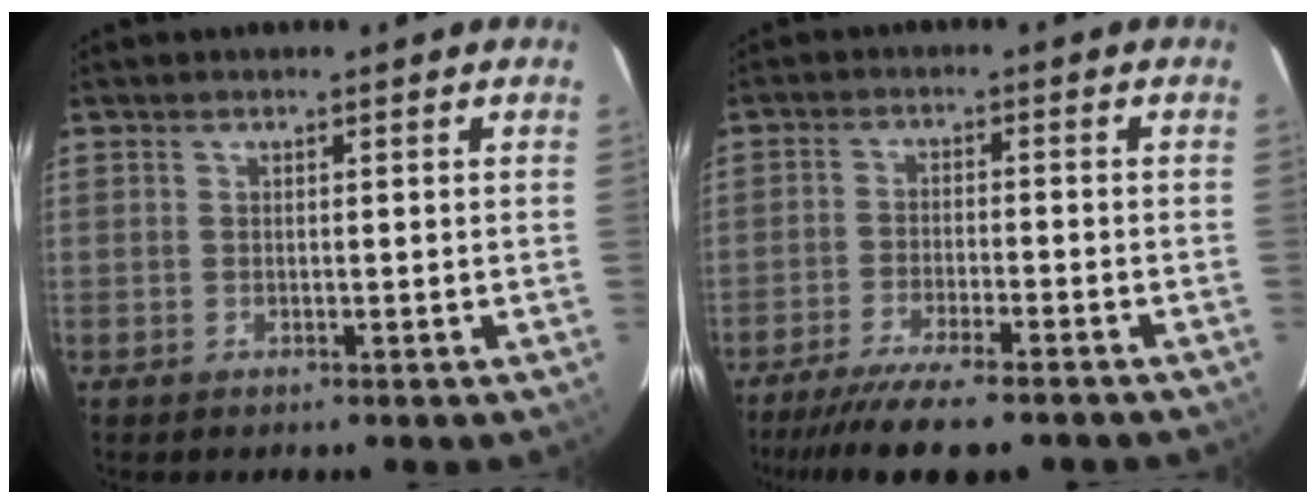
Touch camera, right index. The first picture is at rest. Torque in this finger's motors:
{"motor_torque": [1.21, -0.93, 0.54, 0.12]}